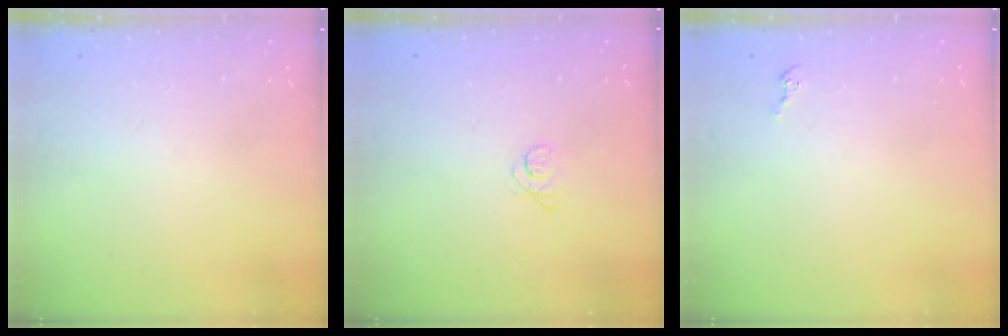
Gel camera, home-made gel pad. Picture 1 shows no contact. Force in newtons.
{"total": 2.6, "press": 2.6, "slide": 0.3}
{"total": 1.6, "press": 1.6, "slide": 0.2}